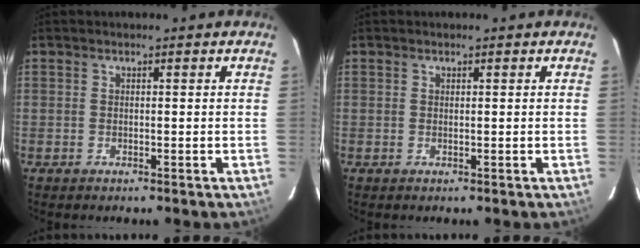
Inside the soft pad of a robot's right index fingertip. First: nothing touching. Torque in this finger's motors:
{"motor_torque": [-0.06, 0.01, -0.03, 0.00]}